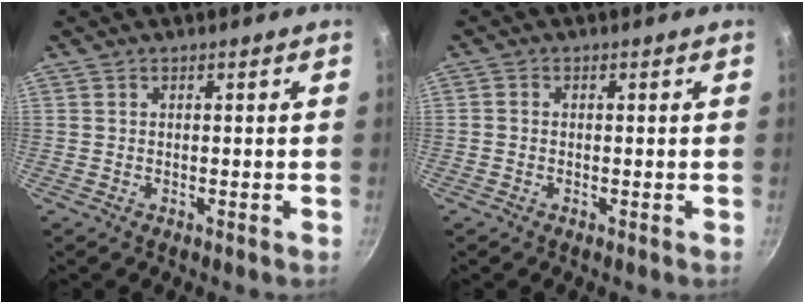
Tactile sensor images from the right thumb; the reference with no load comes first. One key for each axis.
{"total": 0.9, "fx": -0.3, "fy": 0.7, "fz": 0.4, "tx": -0.008, "ty": 0.002, "tz": -0.007}